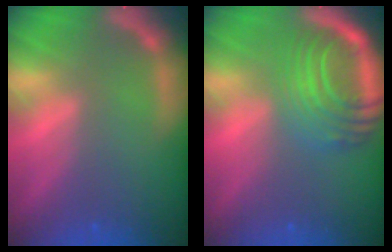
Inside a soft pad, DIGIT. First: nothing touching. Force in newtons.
{"total": 10.1}